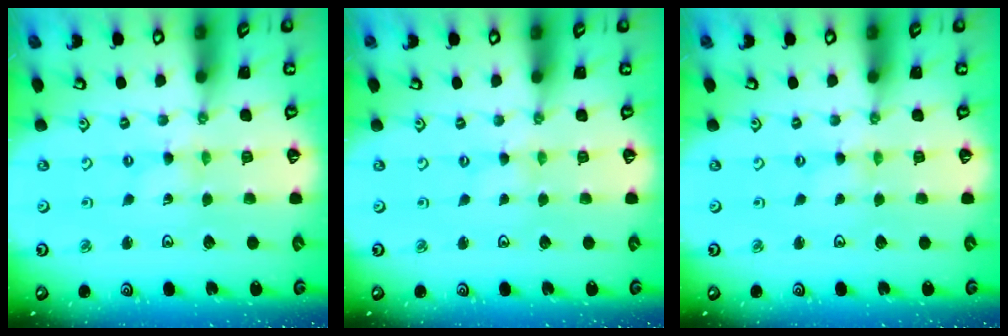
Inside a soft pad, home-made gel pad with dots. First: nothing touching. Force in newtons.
{"total": 0.0}
{"total": 0.0}